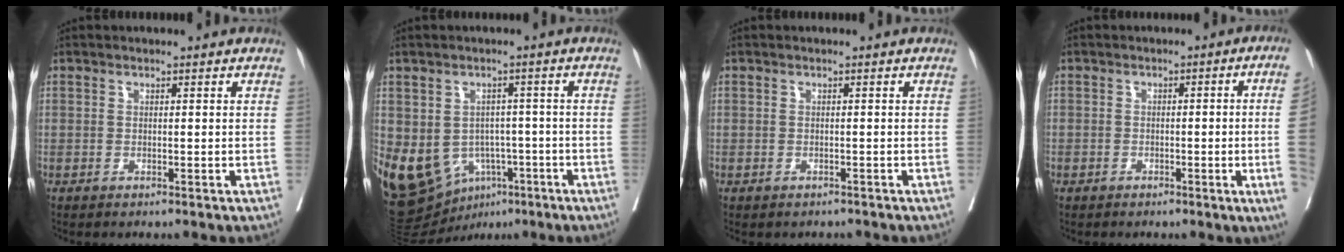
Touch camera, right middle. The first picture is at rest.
{"total": 13.4, "force": [-5.1, 10.4, 6.7], "torque": [-0.136, 0.016, -0.062]}
{"total": 1.7, "force": [-1.4, 0.9, 0.1], "torque": [-0.007, -0.001, -0.020]}
{"total": 7.8, "force": [-1.2, -1.7, 7.5], "torque": [-0.078, -0.007, -0.017]}